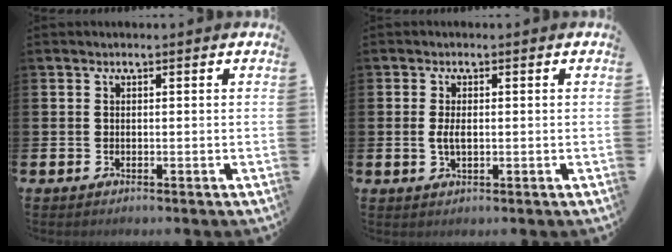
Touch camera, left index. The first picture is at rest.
{"total": 2.3, "force": [0.0, 1.0, 2.0], "torque": [-0.033, 0.001, -0.004]}